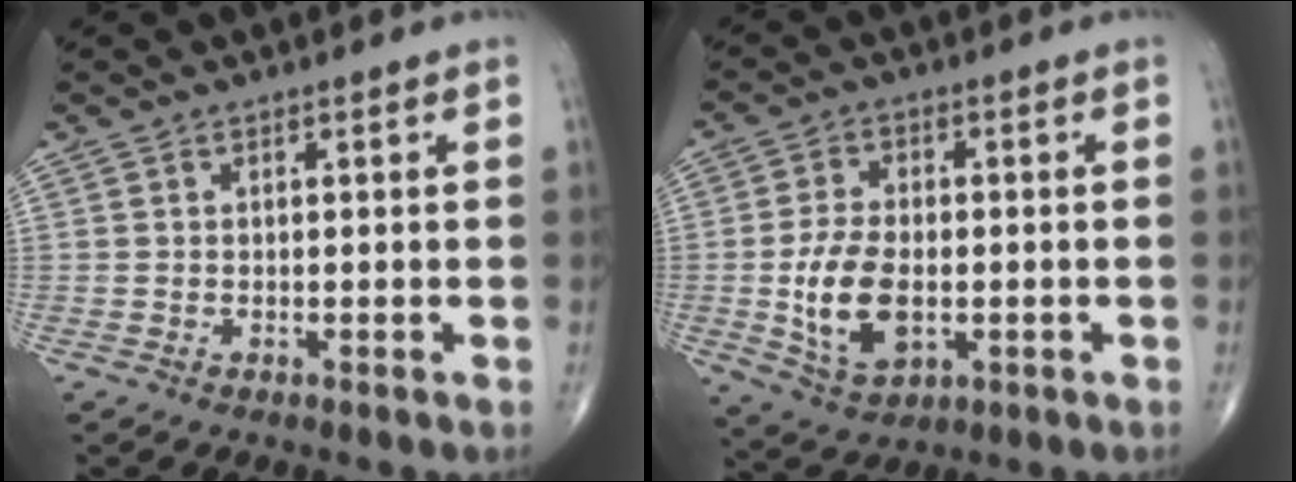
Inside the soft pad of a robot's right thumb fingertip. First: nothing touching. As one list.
[{"total": 11.1, "force": [-1.7, 6.5, 8.9], "torque": [-0.161, -0.002, -0.024]}]